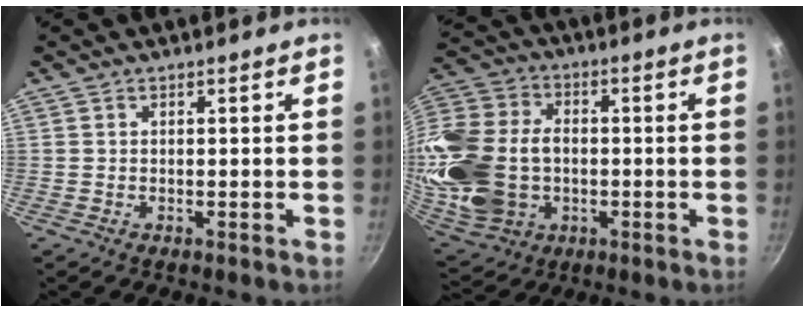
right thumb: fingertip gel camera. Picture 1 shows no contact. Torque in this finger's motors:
{"motor_torque": [1.76, 3.25, 0.34, -0.24, 0.27]}